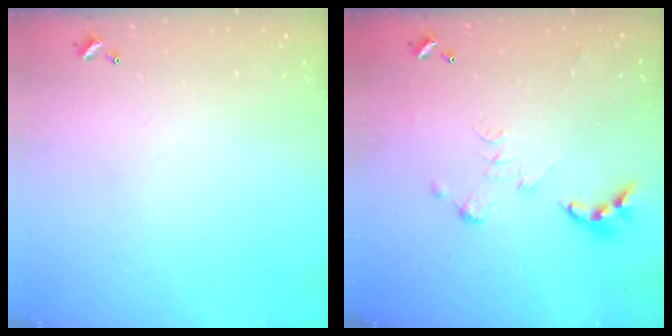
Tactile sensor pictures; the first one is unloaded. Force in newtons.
{"total": 0.0}